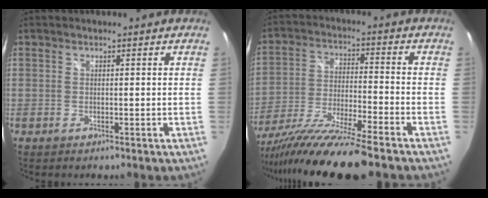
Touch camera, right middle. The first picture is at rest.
{"total": 16.3, "force": [-13.5, -0.4, 9.1], "torque": [-0.184, -0.040, -0.242]}